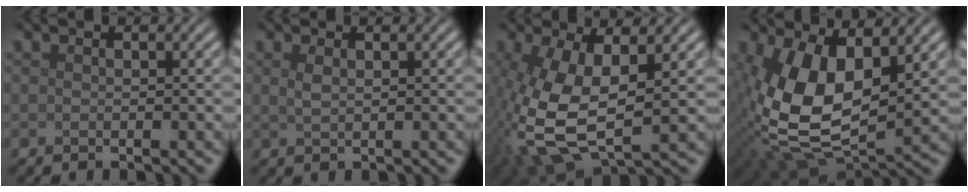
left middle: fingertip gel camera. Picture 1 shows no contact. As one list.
[{"total": 0.9, "force": [0.5, 0.3, 0.7], "torque": [-0.016, 0.001, 0.011]}, {"total": 9.8, "force": [-1.0, 4.9, 8.4], "torque": [-0.219, -0.021, -0.014]}, {"total": 12.1, "force": [1.6, 6.4, 10.1], "torque": [-0.217, -0.017, 0.028]}]